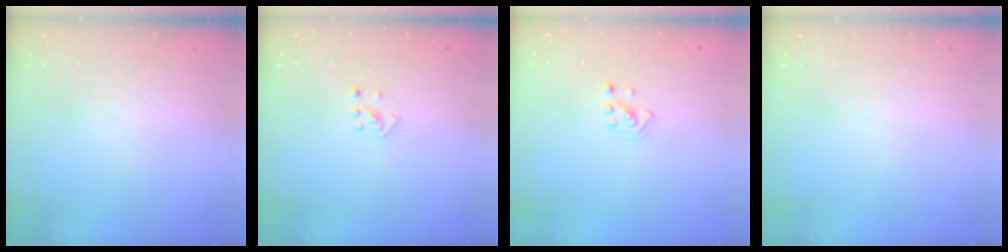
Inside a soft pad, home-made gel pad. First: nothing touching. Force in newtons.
{"total": 2.7, "press": 2.6, "slide": 0.9}
{"total": 2.1, "press": 2.1, "slide": 0.3}
{"total": 0.0}